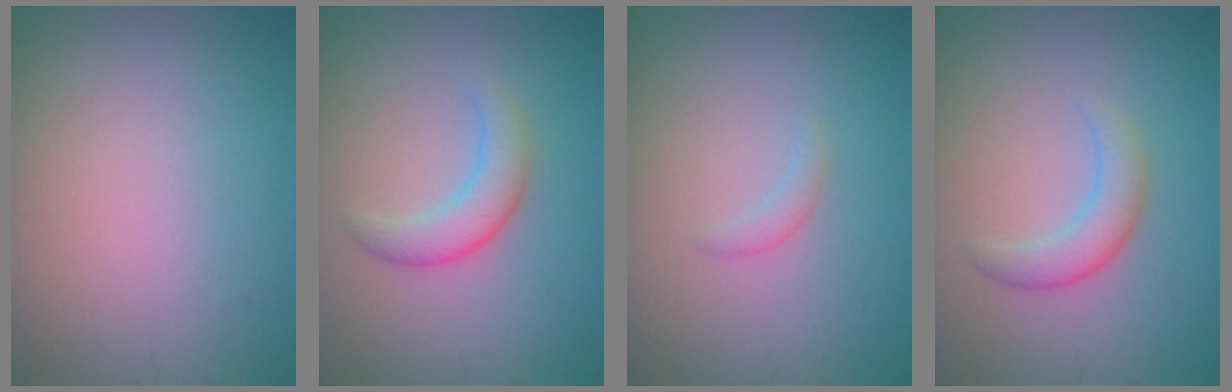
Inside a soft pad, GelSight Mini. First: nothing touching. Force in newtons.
{"total": 2.8, "press": 2.8, "slide": 0.2}
{"total": 0.9, "press": 0.9, "slide": 0.1}
{"total": 2.4, "press": 2.4, "slide": 0.1}